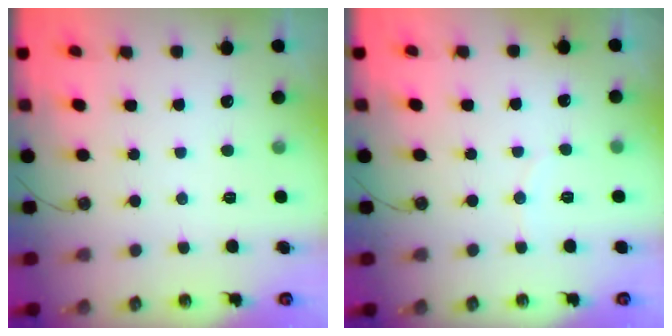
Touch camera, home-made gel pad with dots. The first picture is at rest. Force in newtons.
{"total": 2.4, "press": 2.4, "slide": 0.2}